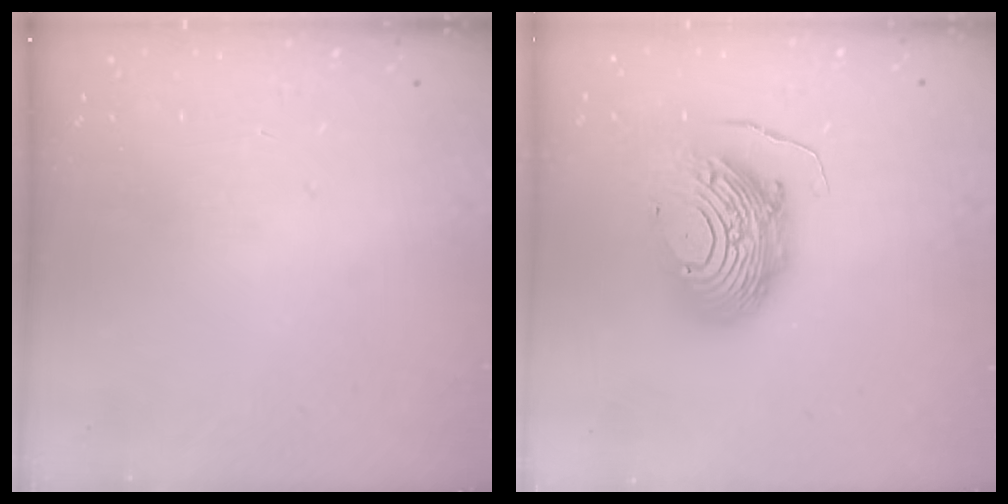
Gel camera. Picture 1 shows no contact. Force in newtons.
{"total": 14.6, "press": 14.6, "slide": 1.3}